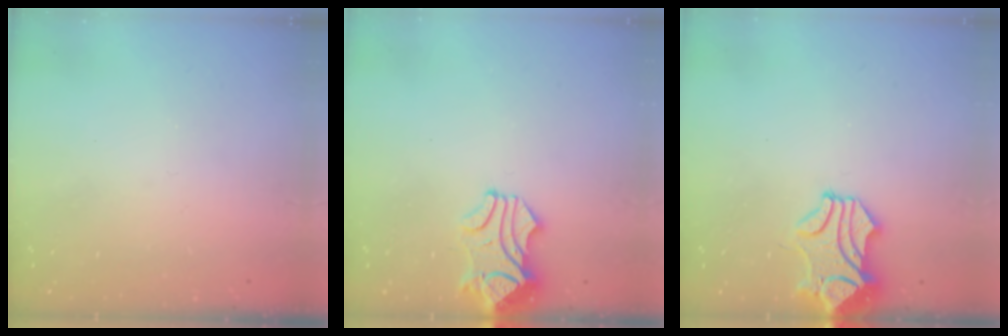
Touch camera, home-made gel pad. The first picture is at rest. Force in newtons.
{"total": 1.2, "press": 0.1, "slide": 1.2}
{"total": 0.8, "press": 0.1, "slide": 0.8}